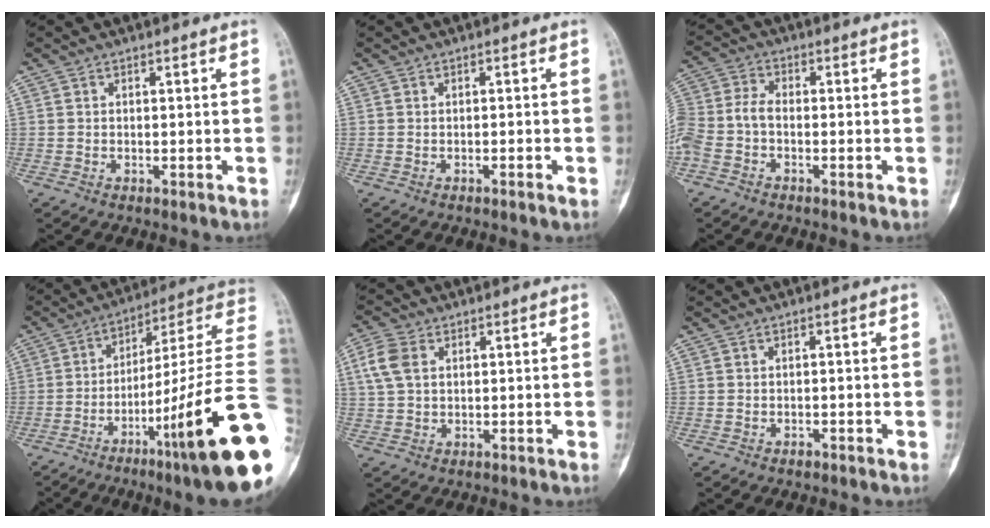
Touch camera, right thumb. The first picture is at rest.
{"total": 0.7, "force": [-0.4, 0.0, 0.6], "torque": [-0.013, 0.004, -0.005]}
{"total": 8.5, "force": [-2.8, 4.9, 6.3], "torque": [-0.160, 0.022, -0.061]}
{"total": 28.6, "force": [-8.7, 2.9, 27.1], "torque": [-0.326, 0.046, -0.135]}
{"total": 5.6, "force": [1.7, 3.8, 3.8], "torque": [-0.089, 0.007, 0.033]}
{"total": 0.7, "force": [-0.5, 0.2, 0.3], "torque": [-0.006, 0.003, -0.009]}